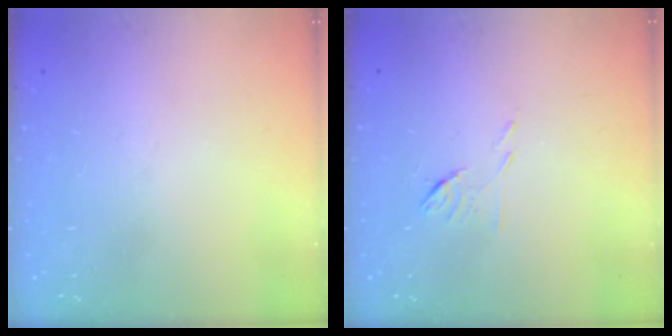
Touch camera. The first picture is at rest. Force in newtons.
{"total": 6.0, "press": 6.0, "slide": 0.7}